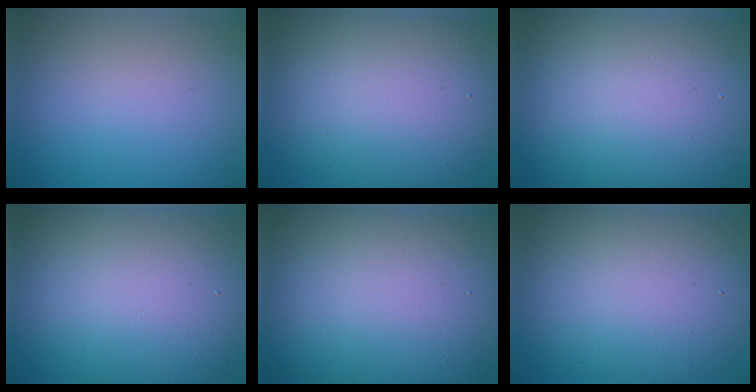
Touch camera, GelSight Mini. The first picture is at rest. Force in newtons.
{"total": 11.6, "press": 11.6, "slide": 0.5}
{"total": 16.9, "press": 16.9, "slide": 1.0}
{"total": 16.0, "press": 16.0, "slide": 1.3}
{"total": 18.0, "press": 17.9, "slide": 1.3}
{"total": 11.6, "press": 11.6, "slide": 0.9}